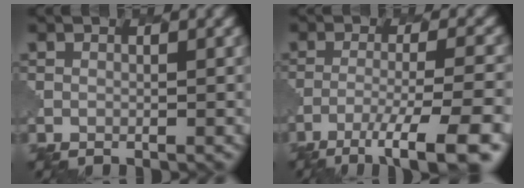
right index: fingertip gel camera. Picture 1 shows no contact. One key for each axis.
{"total": 8.4, "fx": -5.5, "fy": 1.6, "fz": 6.1, "tx": -0.092, "ty": 0.000, "tz": -0.086}